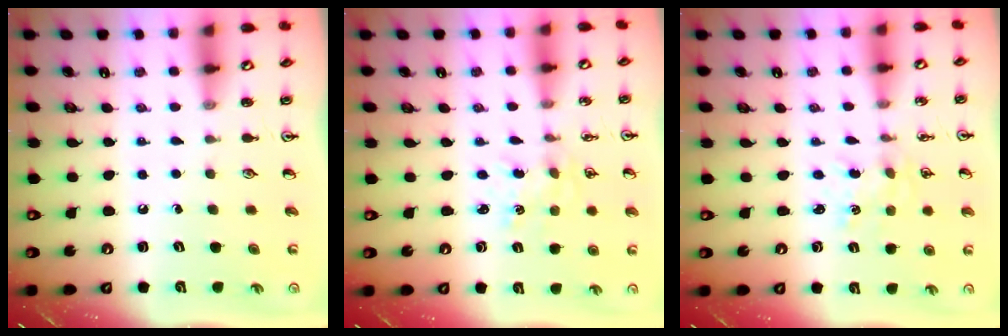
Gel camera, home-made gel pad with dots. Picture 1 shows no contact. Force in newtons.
{"total": 0.5, "press": 0.5, "slide": 0.1}
{"total": 0.5, "press": 0.5, "slide": 0.1}